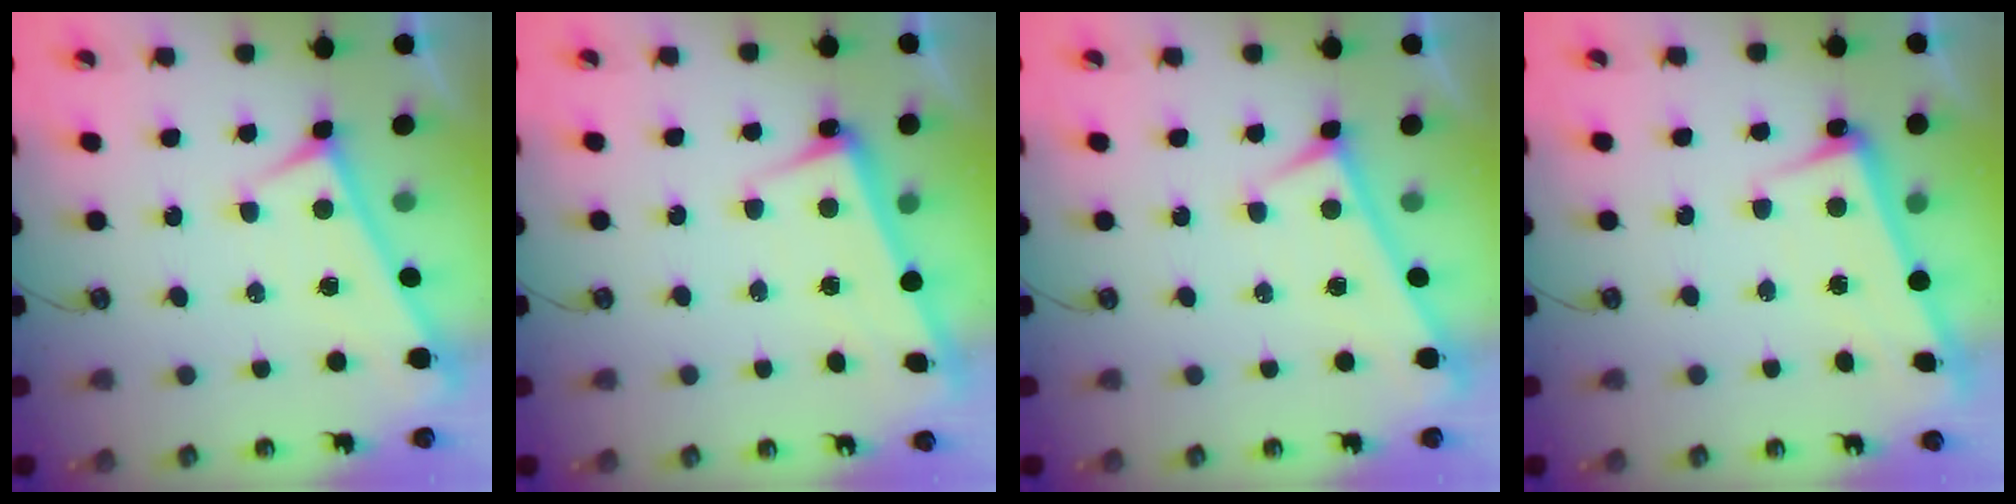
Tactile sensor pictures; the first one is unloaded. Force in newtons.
{"total": 2.4, "press": 2.3, "slide": 0.7}
{"total": 0.0}
{"total": 2.4, "press": 2.2, "slide": 0.9}